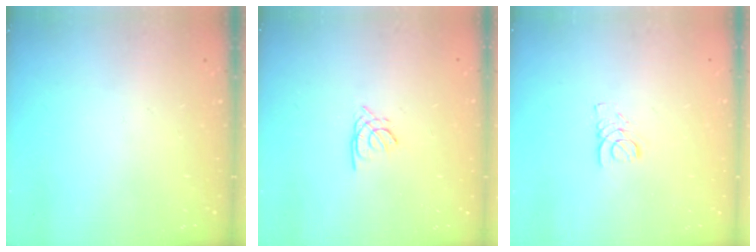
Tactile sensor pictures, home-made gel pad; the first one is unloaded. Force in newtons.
{"total": 1.5, "press": 1.4, "slide": 0.4}
{"total": 1.9, "press": 1.9, "slide": 0.2}